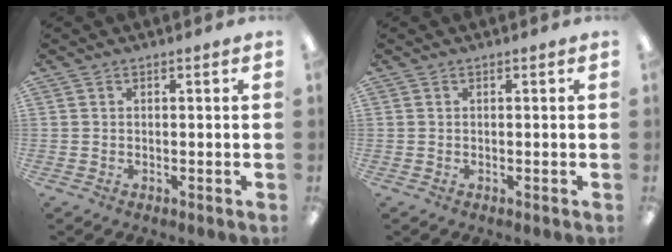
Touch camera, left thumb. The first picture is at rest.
{"total": 0.0}